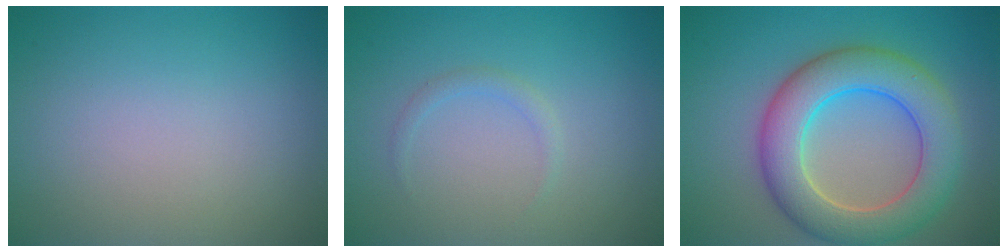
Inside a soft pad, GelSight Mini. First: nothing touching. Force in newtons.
{"total": 0.9, "press": 0.9, "slide": 0.1}
{"total": 7.9, "press": 7.9, "slide": 0.4}